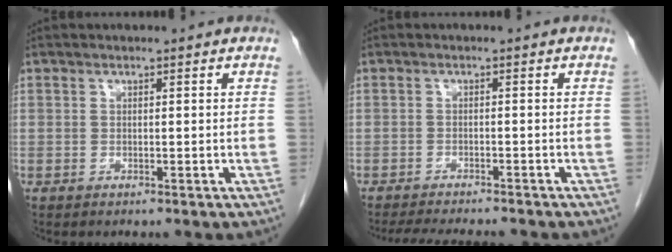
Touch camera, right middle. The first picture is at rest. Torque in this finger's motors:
{"motor_torque": [0.28, -0.21, 0.06, 0.02]}